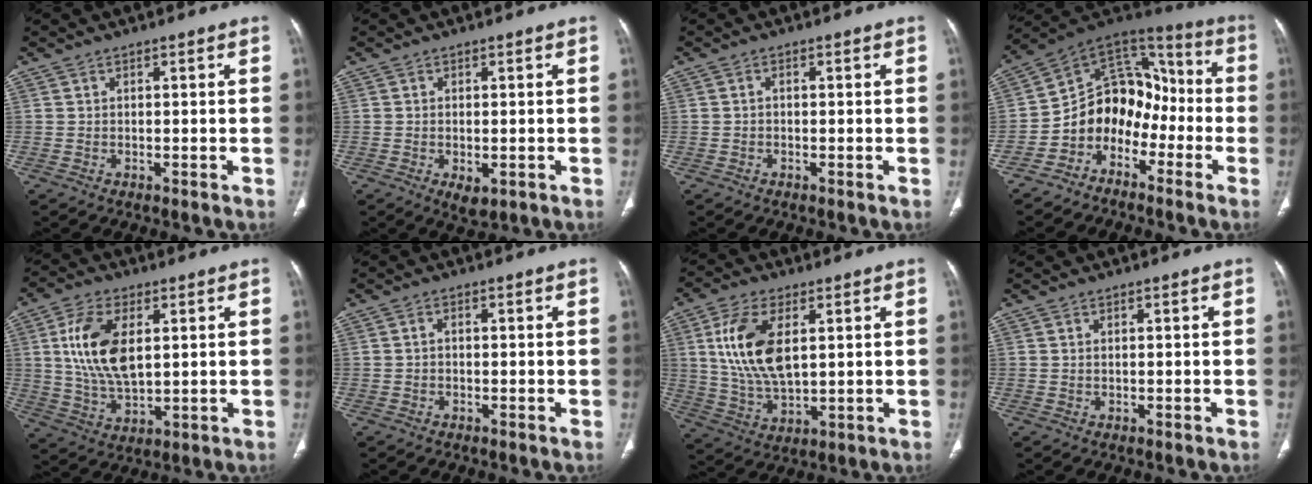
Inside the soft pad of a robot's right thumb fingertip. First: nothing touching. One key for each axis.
{"total": 3.4, "fx": -1.1, "fy": 1.8, "fz": 2.7, "tx": -0.045, "ty": -0.006, "tz": -0.010}
{"total": 0.7, "fx": -0.2, "fy": 0.5, "fz": 0.4, "tx": -0.005, "ty": 0.001, "tz": -0.007}
{"total": 13.2, "fx": -5.6, "fy": 10.2, "fz": 6.2, "tx": -0.052, "ty": 0.102, "tz": -0.110}
{"total": 12.9, "fx": 2.9, "fy": 6.8, "fz": 10.6, "tx": -0.202, "ty": -0.011, "tz": 0.059}
{"total": 0.9, "fx": -0.2, "fy": 0.6, "fz": 0.6, "tx": -0.008, "ty": 0.002, "tz": -0.006}
{"total": 13.5, "fx": 3.3, "fy": 7.0, "fz": 11.1, "tx": -0.217, "ty": -0.013, "tz": 0.069}
{"total": 0.0}